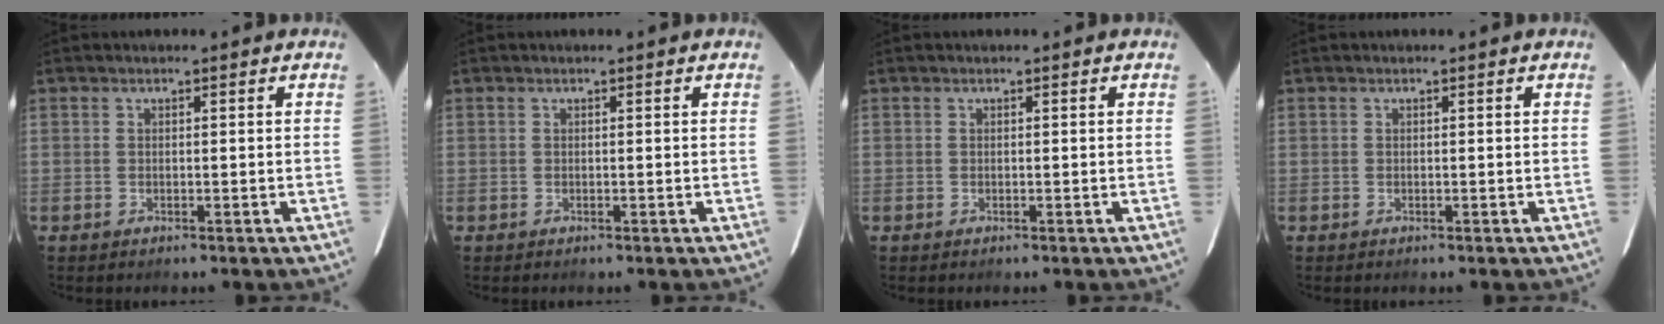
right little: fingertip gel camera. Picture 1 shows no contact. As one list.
[{"total": 0.0}, {"total": 0.0}, {"total": 0.0}]